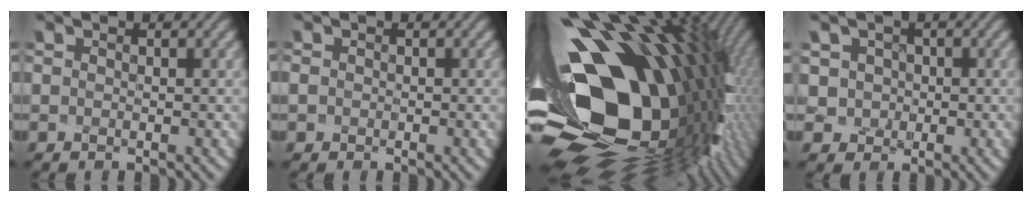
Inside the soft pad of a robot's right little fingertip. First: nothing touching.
{"total": 0.6, "force": [-0.1, 0.5, -0.1], "torque": [-0.002, 0.007, -0.012]}
{"total": 18.1, "force": [-1.4, 13.0, 12.4], "torque": [-0.240, -0.047, -0.002]}
{"total": 3.0, "force": [0.6, 2.9, 0.5], "torque": [-0.021, 0.010, 0.004]}